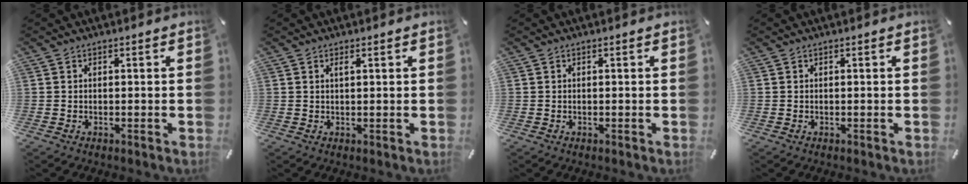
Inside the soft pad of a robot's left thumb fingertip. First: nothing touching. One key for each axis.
{"total": 1.0, "fx": 0.5, "fy": 0.3, "fz": 0.8, "tx": -0.016, "ty": 0.000, "tz": 0.009}
{"total": 0.0}
{"total": 0.0}